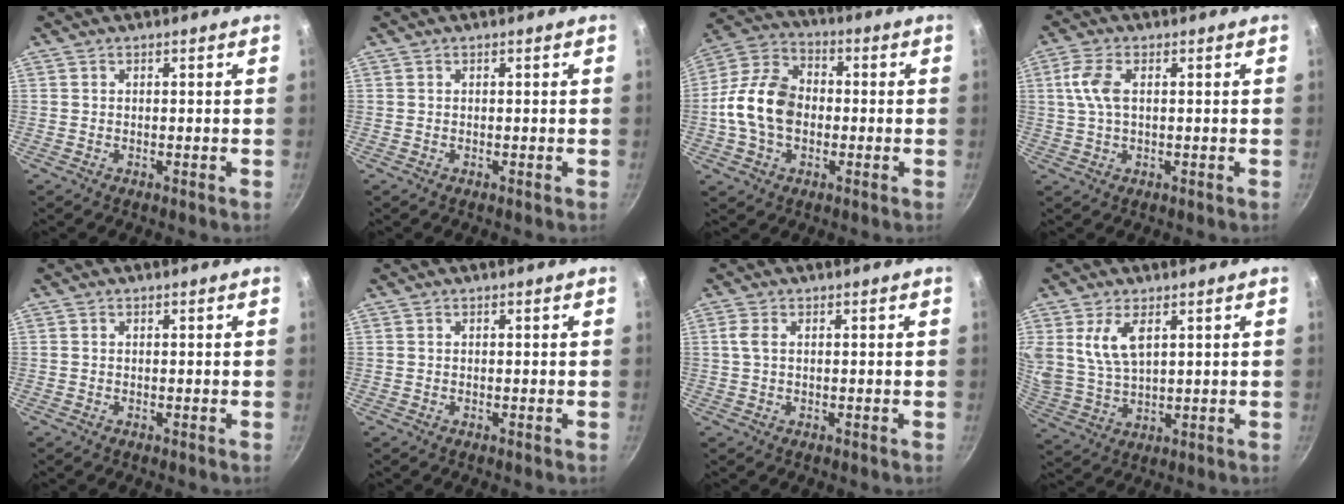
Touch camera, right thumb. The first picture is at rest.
{"total": 0.0}
{"total": 14.2, "force": [-1.3, 10.2, 9.8], "torque": [-0.158, 0.030, -0.042]}
{"total": 5.5, "force": [1.1, 2.8, 4.7], "torque": [-0.102, 0.010, 0.019]}
{"total": 0.0}
{"total": 0.0}
{"total": 2.1, "force": [0.5, 1.2, 1.7], "torque": [-0.039, 0.003, 0.008]}
{"total": 8.5, "force": [3.5, 4.5, 6.3], "torque": [-0.119, -0.023, 0.077]}